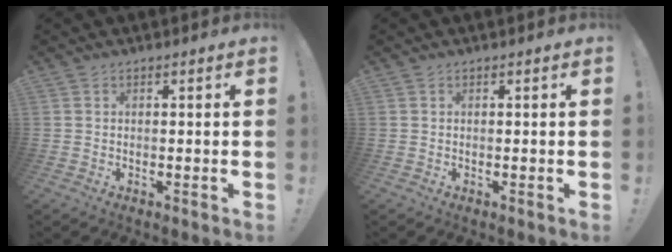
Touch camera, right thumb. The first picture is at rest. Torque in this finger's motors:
{"motor_torque": [-0.06, 0.06, 0.00, 0.00, 0.04]}